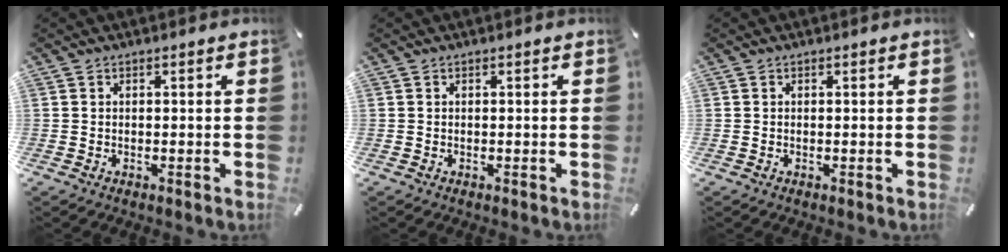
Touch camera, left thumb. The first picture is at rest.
{"total": 0.0}
{"total": 0.0}